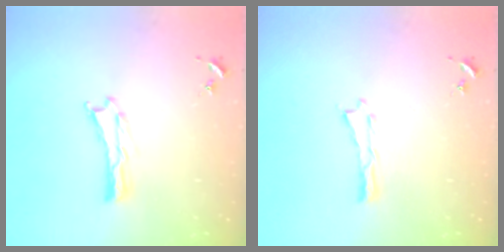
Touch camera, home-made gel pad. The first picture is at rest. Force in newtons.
{"total": 0.0}